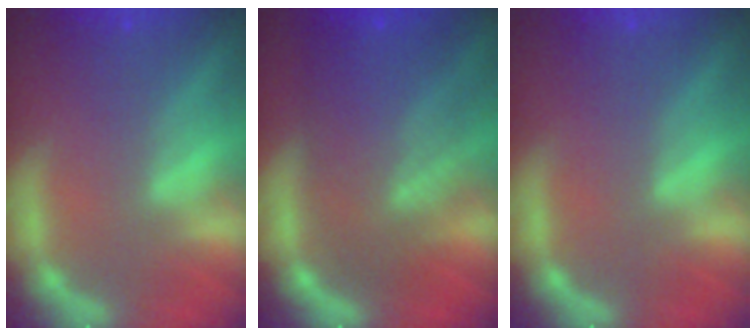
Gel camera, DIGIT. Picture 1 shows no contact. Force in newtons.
{"total": 9.5}
{"total": 0.0}